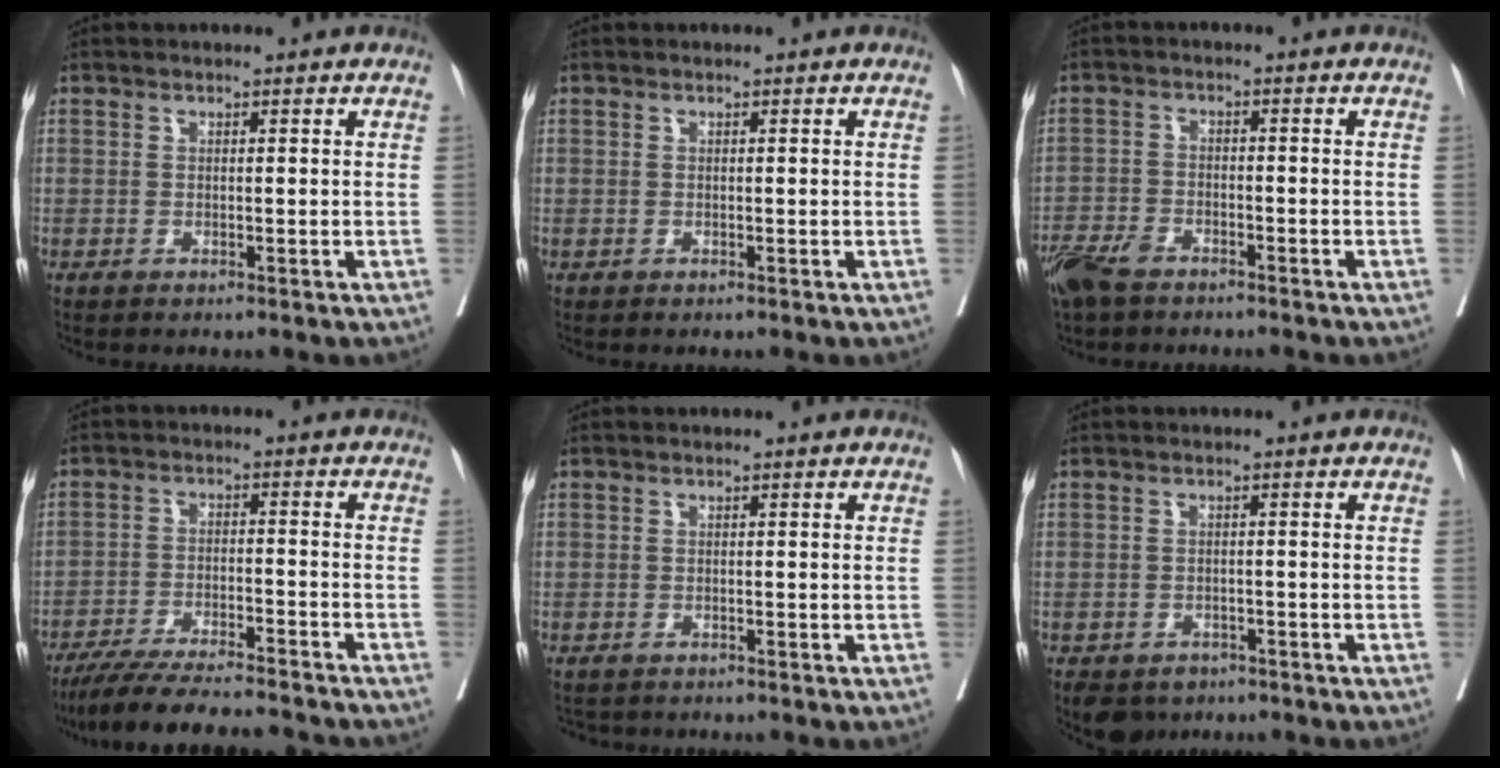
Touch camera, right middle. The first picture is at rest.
{"total": 0.0}
{"total": 7.4, "force": [-5.8, 2.7, 3.6], "torque": [-0.072, -0.011, -0.107]}
{"total": 16.1, "force": [-14.5, 1.4, 6.9], "torque": [-0.117, -0.020, -0.220]}
{"total": 2.2, "force": [-2.0, 1.0, 0.1], "torque": [-0.007, -0.005, -0.031]}
{"total": 5.7, "force": [-4.0, 3.8, 1.5], "torque": [-0.016, 0.002, -0.057]}